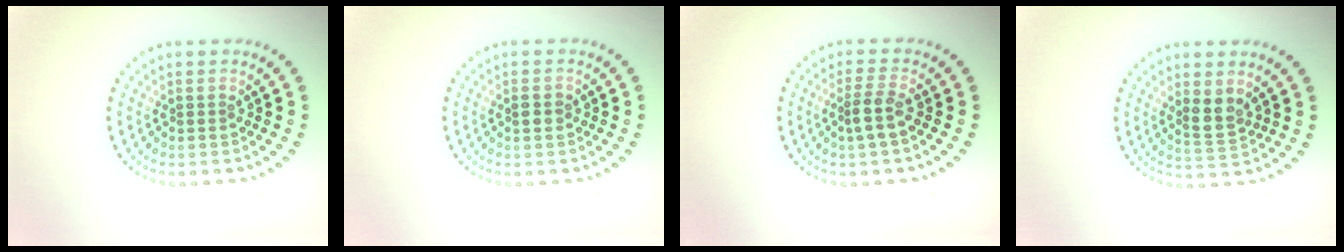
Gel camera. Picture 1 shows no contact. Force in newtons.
{"total": 1.2, "press": 1.2, "slide": 0.1}
{"total": 2.2, "press": 1.7, "slide": 1.4}
{"total": 2.3, "press": 2.1, "slide": 1.1}